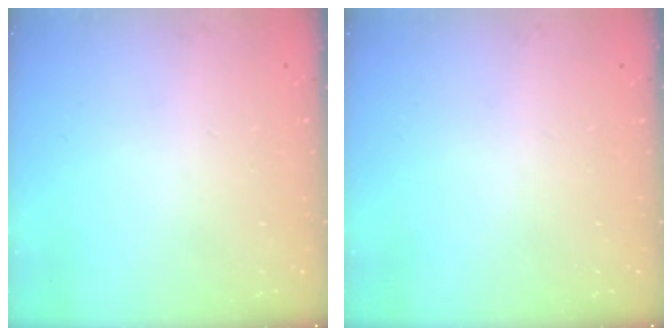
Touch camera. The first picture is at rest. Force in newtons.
{"total": 0.0}